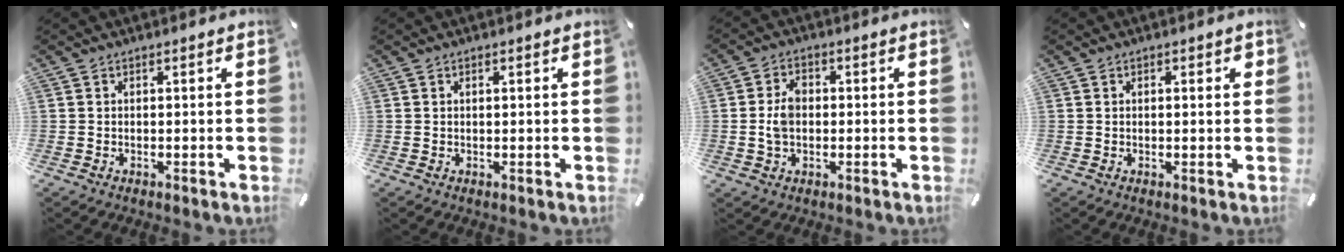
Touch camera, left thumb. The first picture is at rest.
{"total": 0.6, "force": [0.2, 0.2, 0.5], "torque": [-0.010, 0.001, 0.004]}
{"total": 5.5, "force": [-0.3, 4.0, 3.7], "torque": [-0.068, 0.006, -0.008]}
{"total": 1.0, "force": [0.3, 0.4, 0.9], "torque": [-0.010, 0.000, 0.002]}